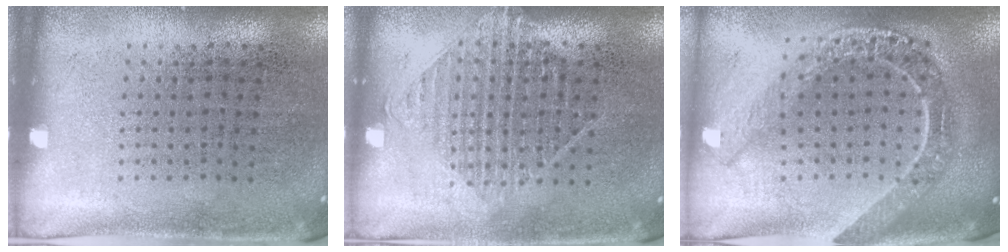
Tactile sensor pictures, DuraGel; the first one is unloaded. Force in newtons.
{"total": 1.0, "press": 1.0, "slide": 0.4}
{"total": 2.1, "press": 1.8, "slide": 1.0}